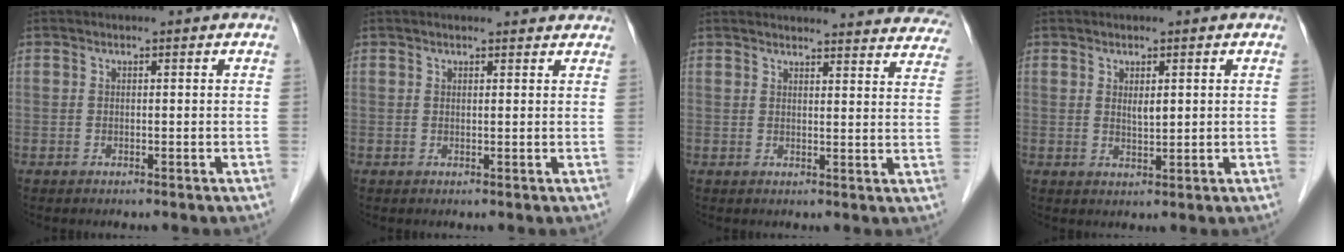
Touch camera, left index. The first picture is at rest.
{"total": 4.5, "force": [4.2, 0.9, 1.2], "torque": [-0.012, 0.010, 0.041]}
{"total": 23.5, "force": [22.6, 3.8, 5.1], "torque": [-0.051, -0.055, 0.241]}
{"total": 2.0, "force": [0.6, 0.6, 1.8], "torque": [-0.032, -0.002, 0.014]}